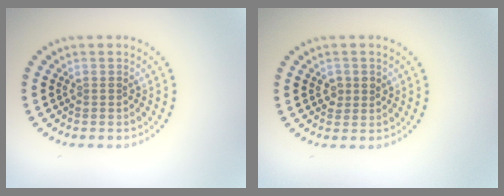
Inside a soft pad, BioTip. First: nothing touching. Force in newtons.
{"total": 1.4, "press": 1.4, "slide": 0.2}